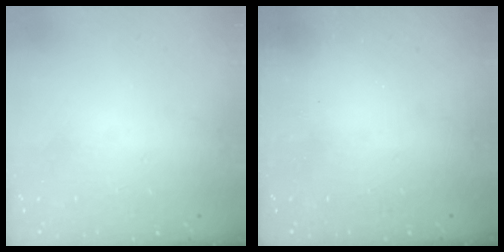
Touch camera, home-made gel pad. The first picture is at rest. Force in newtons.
{"total": 2.4, "press": 2.3, "slide": 0.7}